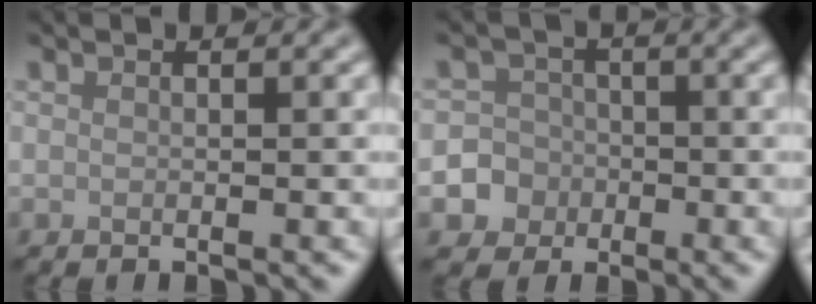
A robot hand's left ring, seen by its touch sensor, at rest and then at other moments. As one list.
[{"total": 6.6, "force": [-2.6, 6.0, 0.7], "torque": [-0.003, -0.003, -0.067]}]